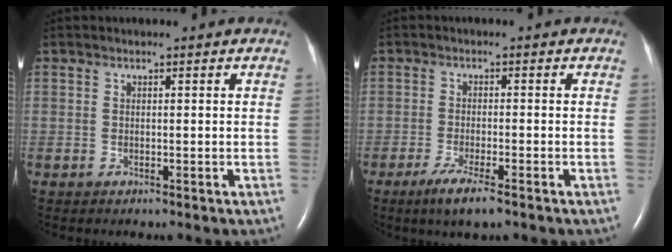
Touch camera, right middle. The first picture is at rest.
{"total": 4.9, "force": [-3.2, 0.5, 3.7], "torque": [-0.080, -0.014, -0.053]}